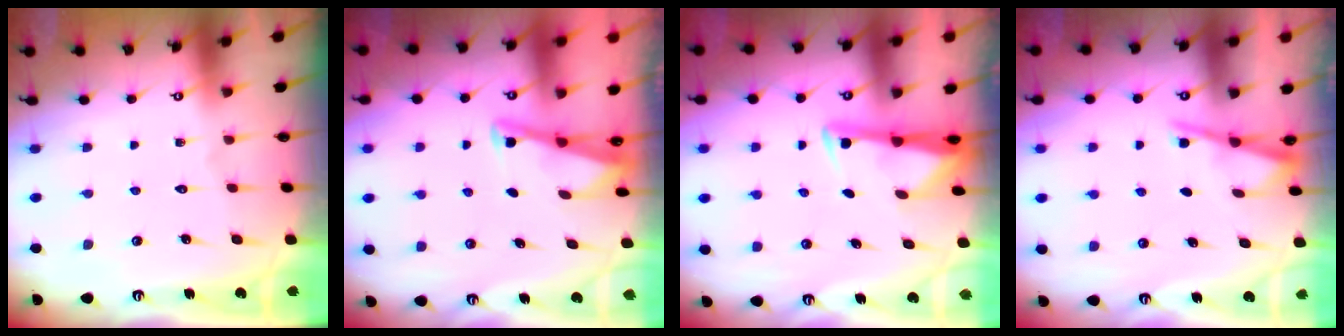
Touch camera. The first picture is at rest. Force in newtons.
{"total": 2.9, "press": 2.8, "slide": 0.3}
{"total": 3.3, "press": 3.3, "slide": 0.5}
{"total": 2.6, "press": 2.6, "slide": 0.2}